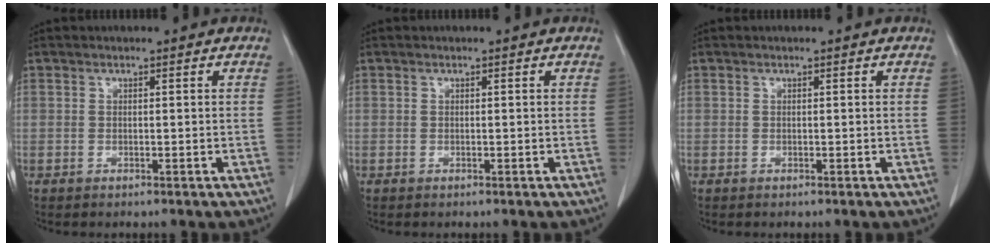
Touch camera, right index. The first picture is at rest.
{"total": 0.0}
{"total": 0.0}